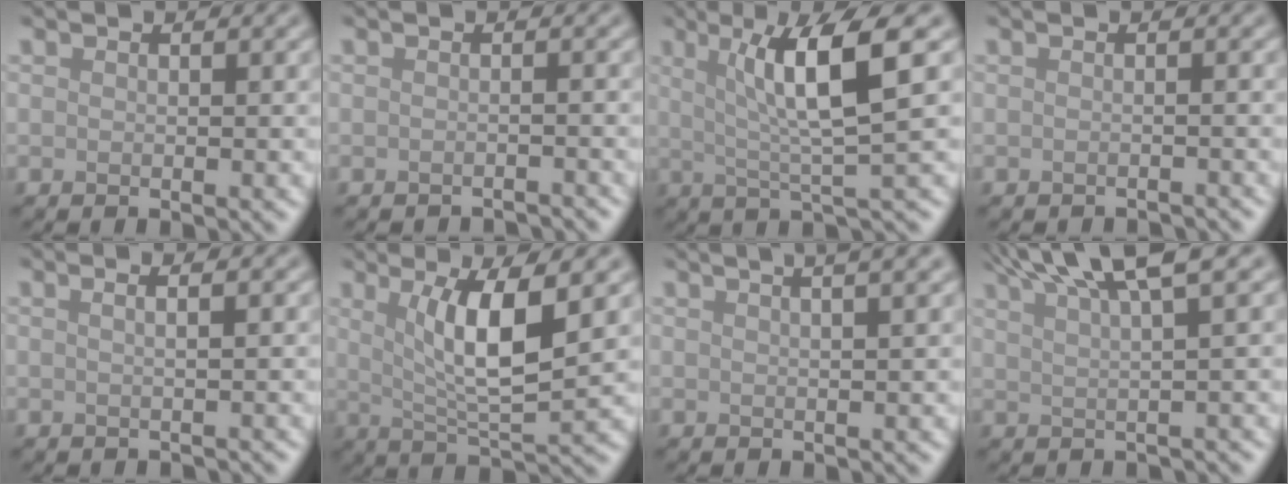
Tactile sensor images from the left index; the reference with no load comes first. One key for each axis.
{"total": 2.0, "fx": -2.0, "fy": 0.0, "fz": 0.2, "tx": 0.002, "ty": -0.005, "tz": -0.026}
{"total": 6.6, "fx": 2.1, "fy": 1.0, "fz": 6.2, "tx": -0.104, "ty": 0.007, "tz": 0.038}
{"total": 1.4, "fx": -1.3, "fy": 0.0, "fz": 0.1, "tx": 0.003, "ty": -0.005, "tz": -0.020}
{"total": 1.9, "fx": 0.4, "fy": 0.8, "fz": 1.7, "tx": -0.011, "ty": 0.004, "tz": -0.010}
{"total": 6.2, "fx": 1.8, "fy": 1.3, "fz": 5.8, "tx": -0.100, "ty": -0.006, "tz": 0.037}
{"total": 7.3, "fx": 4.3, "fy": 3.2, "fz": 5.0, "tx": -0.022, "ty": 0.058, "tz": 0.018}
{"total": 6.3, "fx": 4.1, "fy": 1.2, "fz": 4.6, "tx": -0.055, "ty": 0.022, "tz": 0.062}